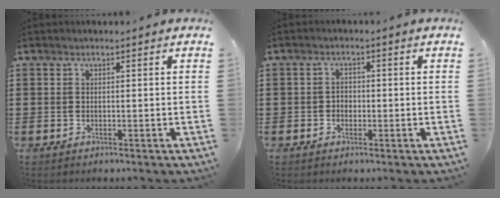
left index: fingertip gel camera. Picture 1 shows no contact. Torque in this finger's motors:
{"motor_torque": [0.08, 0.09, 0.04, 0.01]}